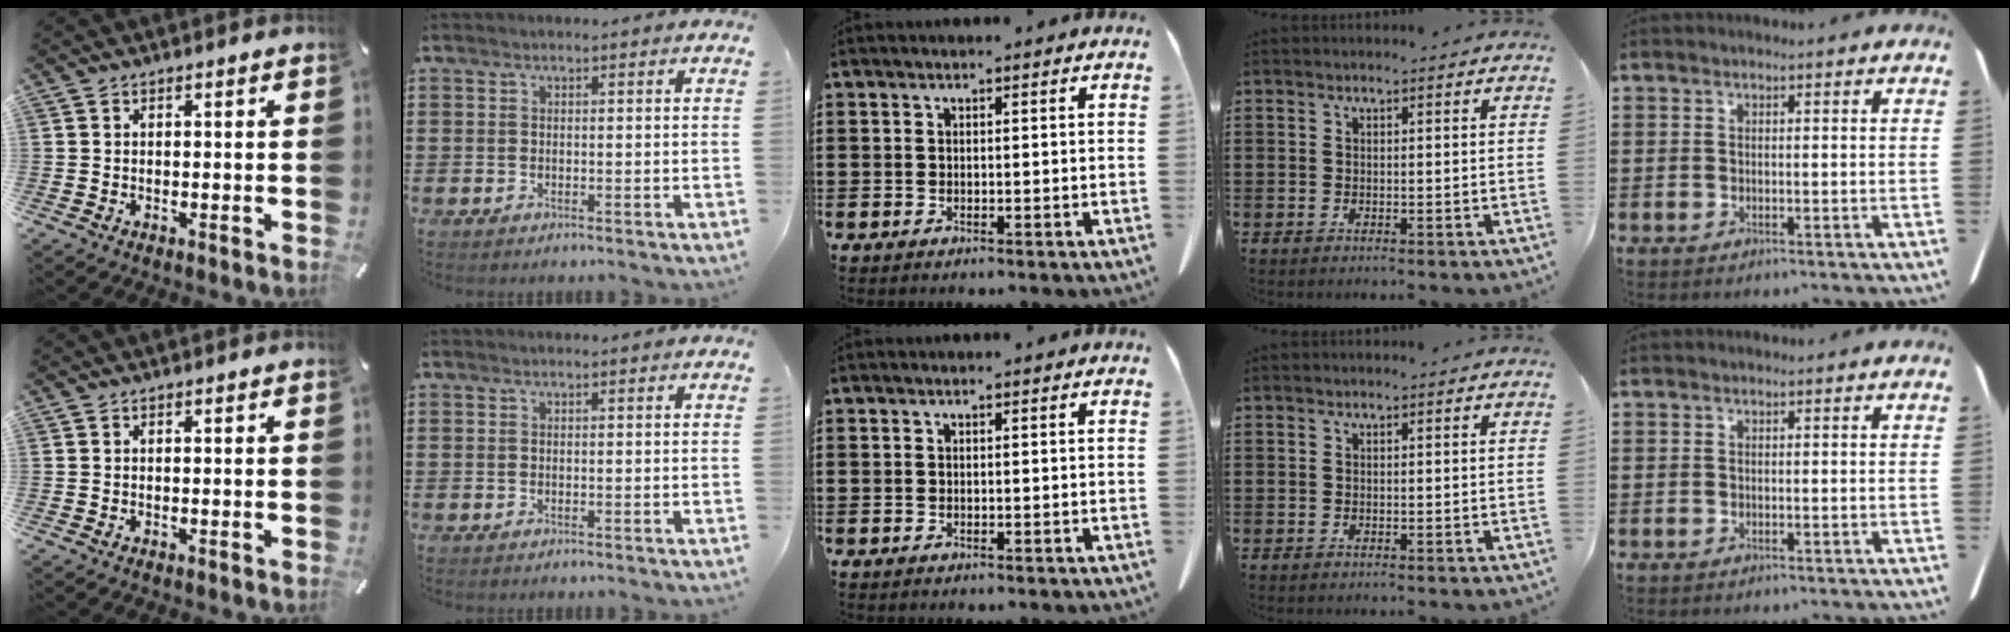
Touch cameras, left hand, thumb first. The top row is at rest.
{}